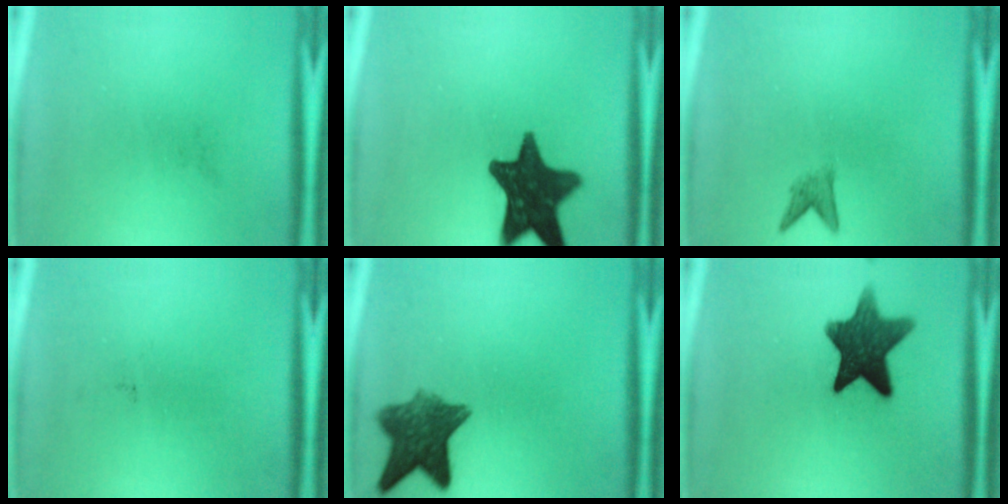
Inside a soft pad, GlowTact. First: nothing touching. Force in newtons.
{"total": 14.6}
{"total": 1.8}
{"total": 0.0}
{"total": 8.8}
{"total": 12.3}